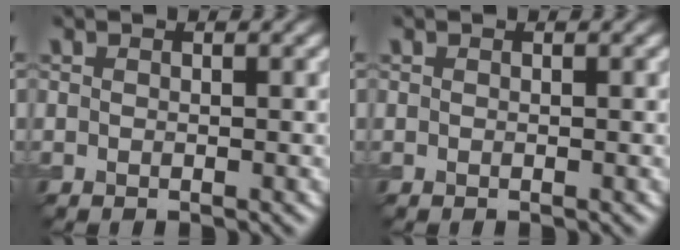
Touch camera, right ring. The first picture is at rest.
{"total": 0.0}